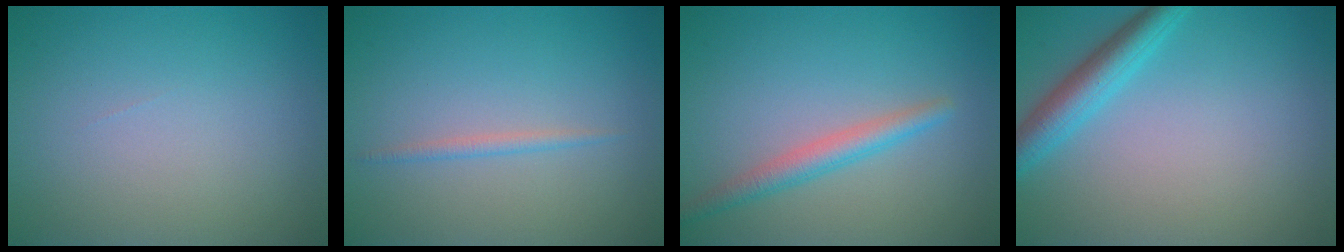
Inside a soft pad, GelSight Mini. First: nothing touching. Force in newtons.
{"total": 0.9, "press": 0.9, "slide": 0.0}
{"total": 2.5, "press": 2.5, "slide": 0.1}
{"total": 3.6, "press": 3.6, "slide": 0.1}